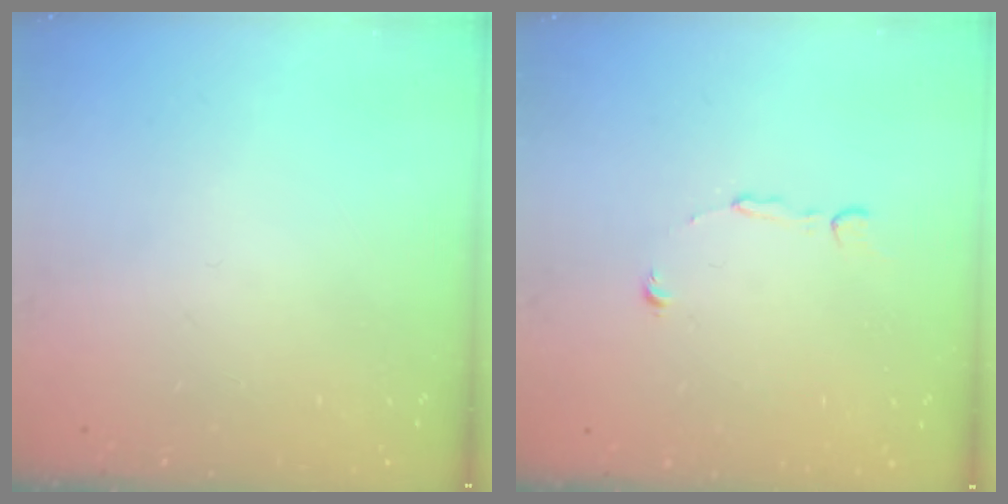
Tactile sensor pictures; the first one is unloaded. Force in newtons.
{"total": 4.3, "press": 4.3, "slide": 0.2}